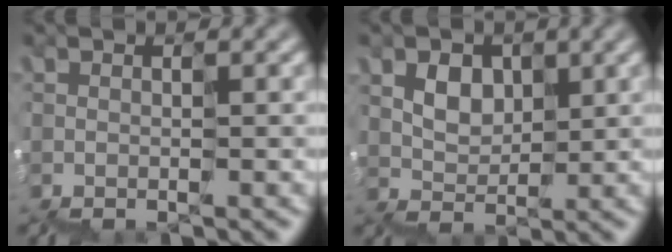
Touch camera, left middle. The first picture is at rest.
{"total": 2.3, "force": [1.6, 1.1, -1.2], "torque": [0.008, 0.017, 0.029]}